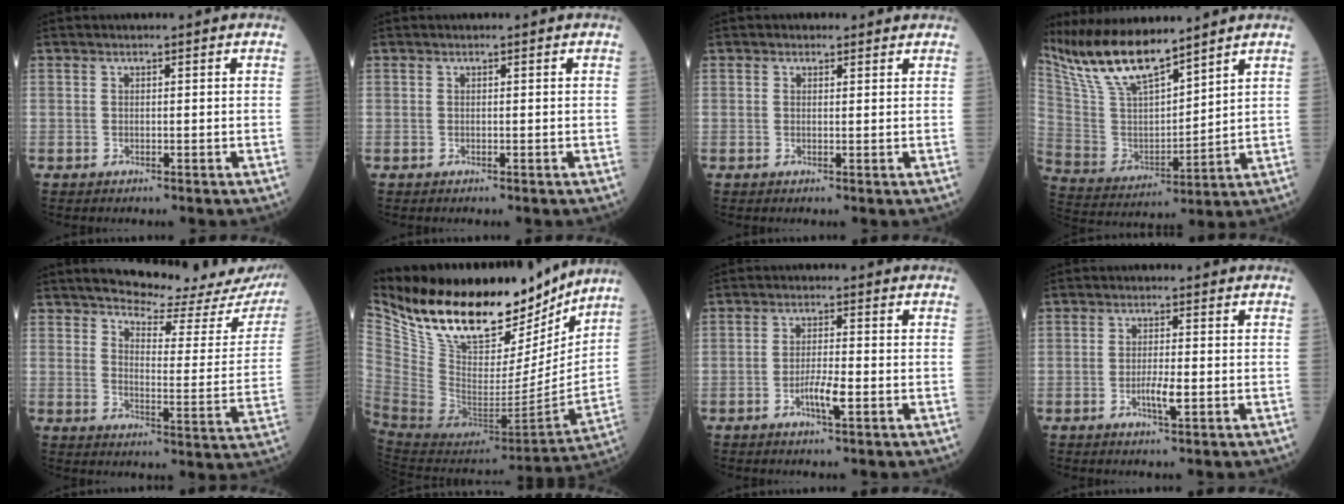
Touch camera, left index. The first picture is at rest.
{"total": 0.0}
{"total": 1.2, "force": [0.9, 0.8, 0.2], "torque": [-0.001, 0.002, 0.007]}
{"total": 14.1, "force": [12.0, 2.1, 7.1], "torque": [-0.149, 0.003, 0.241]}
{"total": 20.1, "force": [18.9, 2.4, 6.4], "torque": [-0.082, -0.087, 0.221]}
{"total": 29.3, "force": [23.2, 10.3, 14.6], "torque": [-0.276, -0.010, 0.375]}
{"total": 3.7, "force": [-1.5, 0.4, 3.3], "torque": [-0.065, -0.003, -0.030]}
{"total": 2.9, "force": [-0.9, 0.5, 2.7], "torque": [-0.053, -0.003, -0.016]}